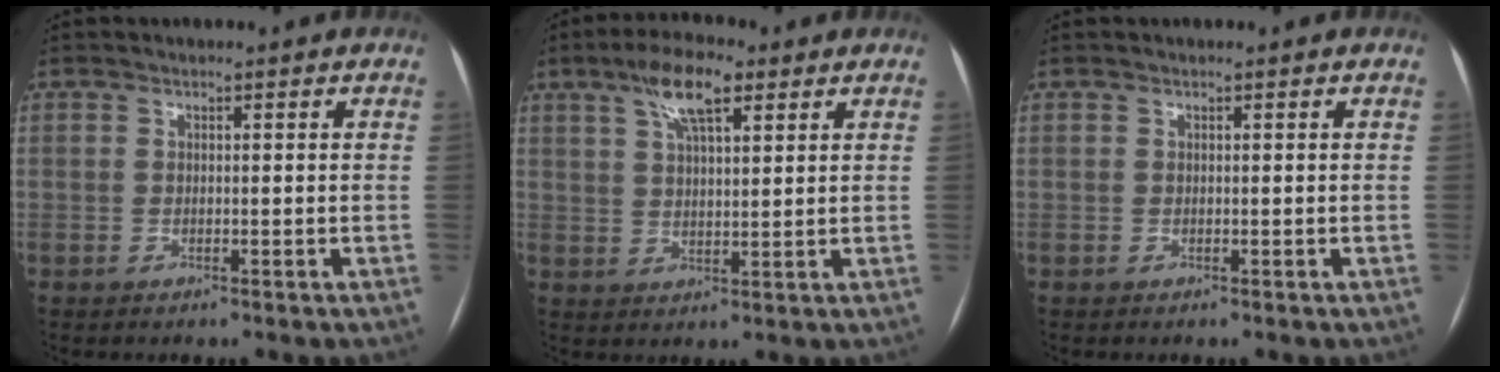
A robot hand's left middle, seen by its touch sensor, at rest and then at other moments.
{"total": 7.8, "force": [4.4, 2.2, 6.0], "torque": [-0.116, 0.017, 0.078]}
{"total": 0.0}